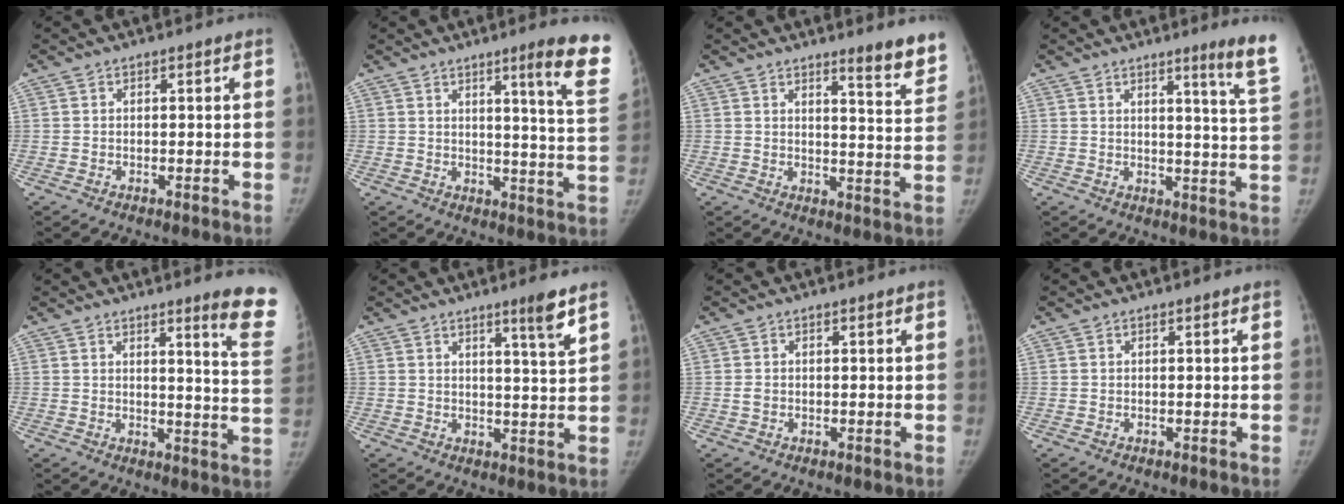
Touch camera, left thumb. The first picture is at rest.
{"total": 13.1, "force": [7.7, 0.2, 10.6], "torque": [-0.124, -0.050, 0.089]}
{"total": 8.3, "force": [6.6, 0.7, 5.0], "torque": [-0.047, -0.053, 0.079]}
{"total": 8.8, "force": [6.0, -1.2, 6.4], "torque": [-0.078, -0.058, 0.066]}
{"total": 11.2, "force": [8.1, 0.1, 7.7], "torque": [-0.074, -0.067, 0.083]}
{"total": 5.1, "force": [3.3, -0.4, 3.8], "torque": [-0.050, -0.031, 0.050]}
{"total": 1.0, "force": [0.0, 0.8, 0.6], "torque": [-0.008, 0.004, 0.004]}
{"total": 0.0}